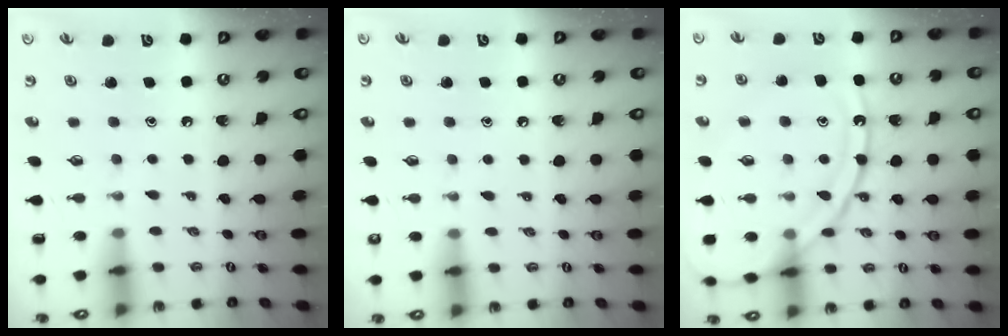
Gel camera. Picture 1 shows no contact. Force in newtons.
{"total": 4.9, "press": 4.9, "slide": 0.7}
{"total": 16.1, "press": 16.0, "slide": 1.6}